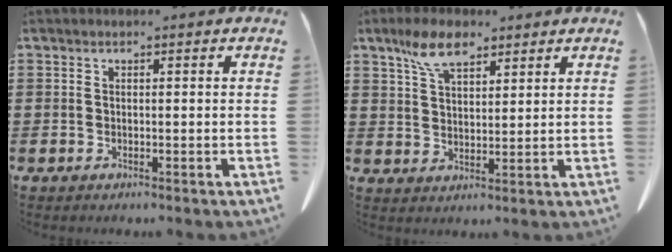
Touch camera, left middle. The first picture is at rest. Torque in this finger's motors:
{"motor_torque": [0.73, 0.66, 0.08, 0.03]}